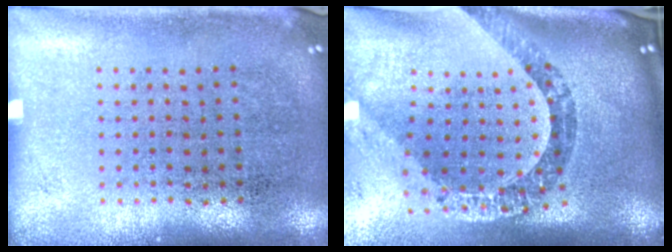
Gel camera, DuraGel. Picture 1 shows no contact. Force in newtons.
{"total": 2.8, "press": 2.1, "slide": 1.8}